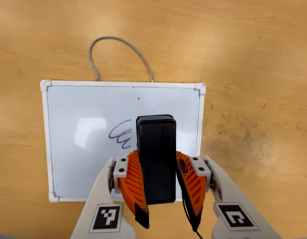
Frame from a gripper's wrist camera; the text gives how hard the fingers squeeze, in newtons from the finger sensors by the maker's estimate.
{"total": 7.3, "left": 6.9, "right": 7.6}